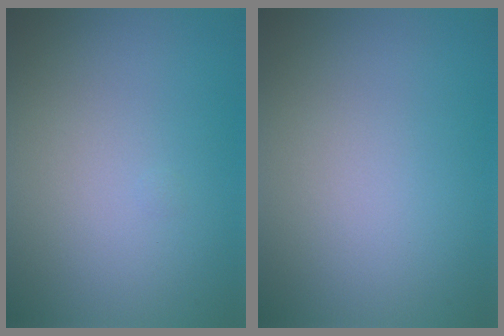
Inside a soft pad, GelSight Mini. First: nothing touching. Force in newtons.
{"total": 0.0}